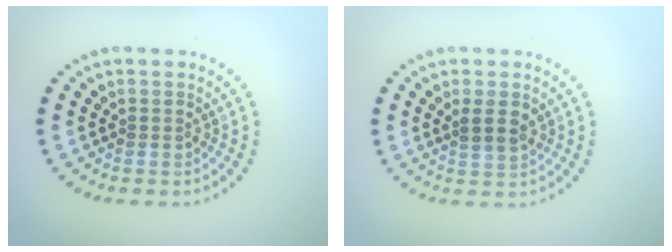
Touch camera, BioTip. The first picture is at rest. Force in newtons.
{"total": 2.0, "press": 1.8, "slide": 0.8}